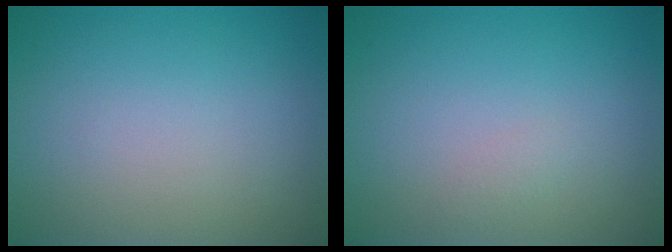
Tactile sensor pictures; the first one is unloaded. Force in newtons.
{"total": 0.6, "press": 0.6, "slide": 0.0}